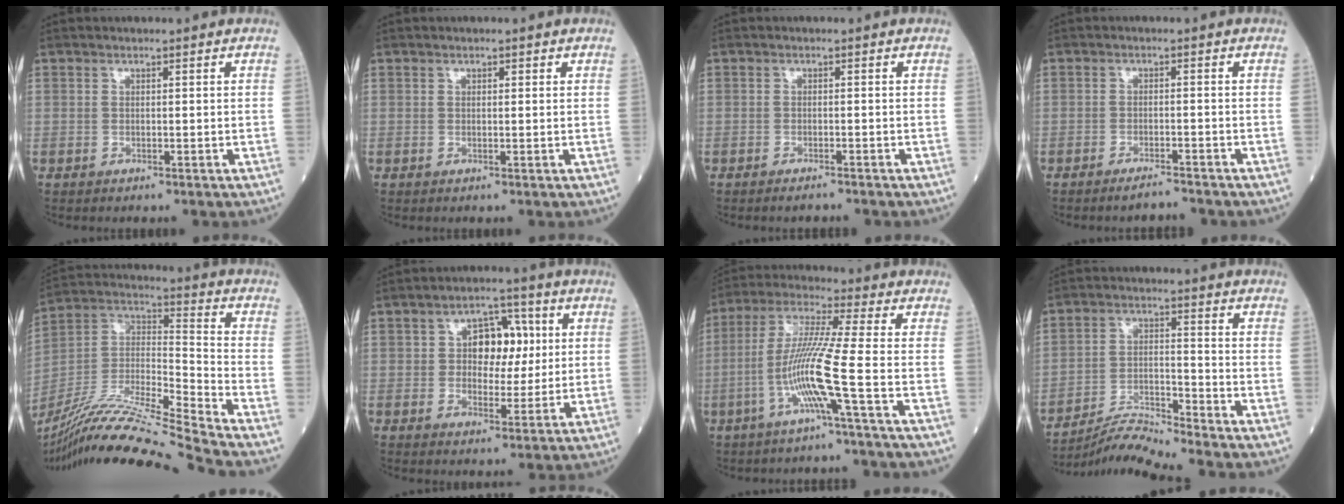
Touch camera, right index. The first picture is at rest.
{"total": 0.6, "force": [0.3, 0.3, 0.4], "torque": [-0.007, 0.001, 0.004]}
{"total": 1.9, "force": [-1.8, 0.2, 0.6], "torque": [-0.009, -0.002, -0.023]}
{"total": 2.7, "force": [-2.6, 0.2, 0.7], "torque": [-0.014, -0.005, -0.040]}
{"total": 22.9, "force": [-20.3, -2.3, 10.4], "torque": [-0.231, -0.025, -0.368]}
{"total": 7.4, "force": [1.4, 4.4, 5.8], "torque": [-0.080, 0.021, 0.021]}
{"total": 10.0, "force": [-3.3, -2.0, 9.2], "torque": [-0.188, -0.003, -0.065]}
{"total": 6.8, "force": [-6.5, -2.1, 0.4], "torque": [-0.018, -0.005, -0.122]}